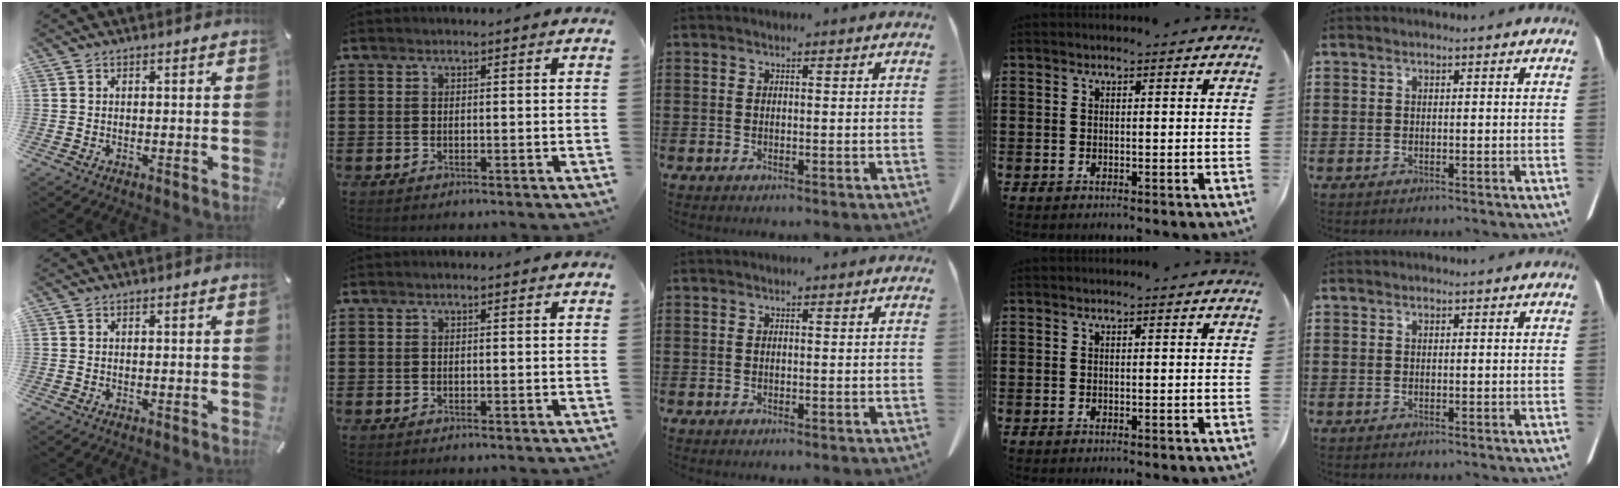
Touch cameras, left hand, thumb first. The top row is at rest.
{}